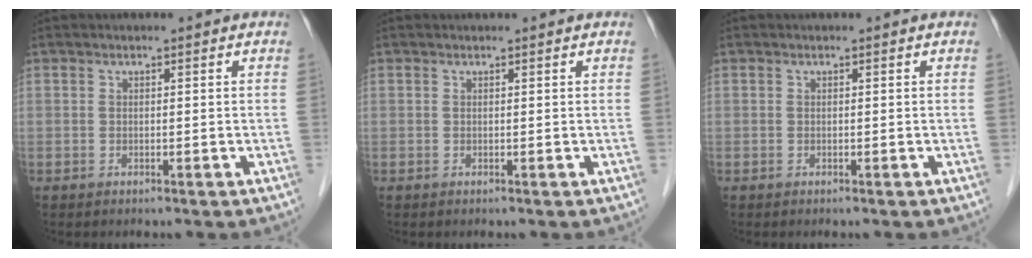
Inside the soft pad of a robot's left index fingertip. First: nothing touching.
{"total": 0.6, "force": [0.6, 0.0, 0.1], "torque": [-0.003, 0.003, 0.008]}
{"total": 0.0}